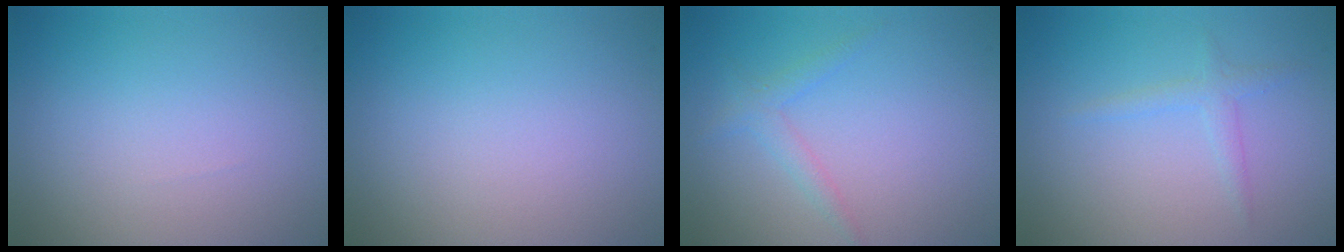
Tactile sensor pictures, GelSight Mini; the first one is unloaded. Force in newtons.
{"total": 0.0}
{"total": 1.4, "press": 1.4, "slide": 0.1}
{"total": 1.3, "press": 1.3, "slide": 0.1}